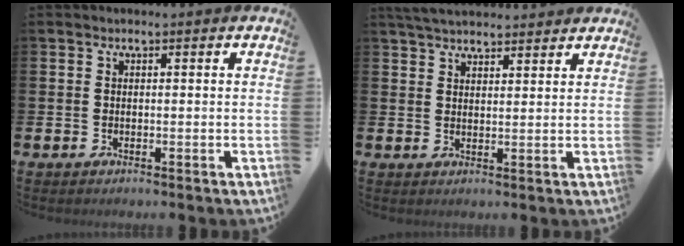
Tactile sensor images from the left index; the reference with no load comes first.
{"total": 4.2, "force": [4.1, 0.8, 0.8], "torque": [-0.027, -0.011, 0.077]}